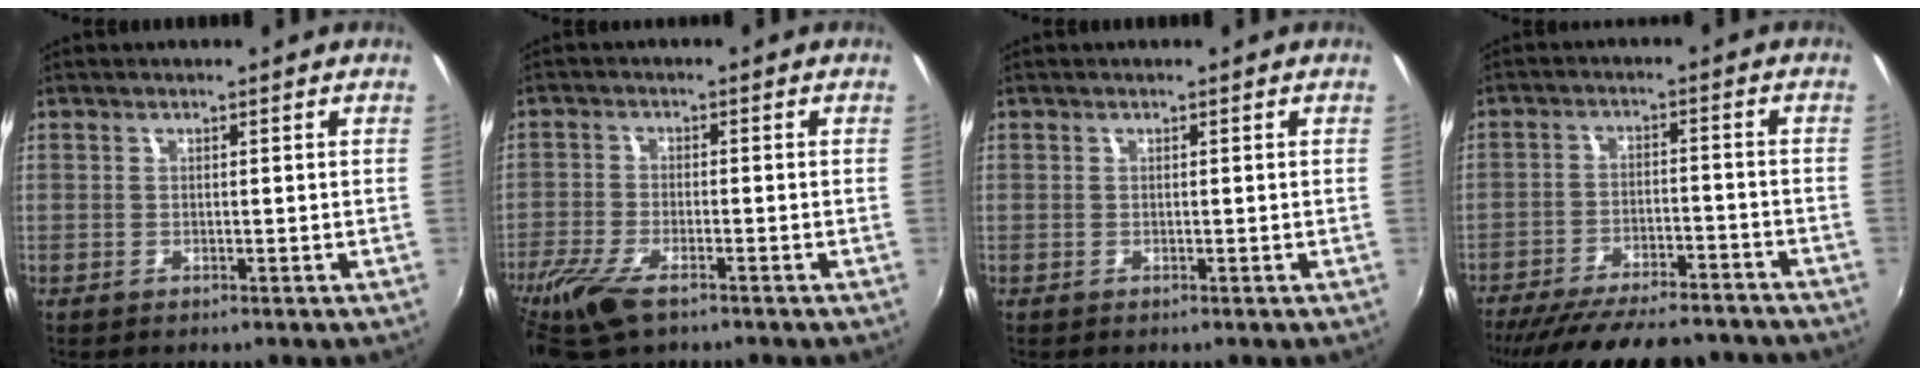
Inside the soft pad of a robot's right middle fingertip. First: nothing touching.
{"total": 11.4, "force": [-7.5, 4.2, 7.5], "torque": [-0.185, -0.039, -0.146]}
{"total": 0.0}
{"total": 20.9, "force": [-18.1, 5.5, 8.9], "torque": [-0.177, -0.018, -0.251]}